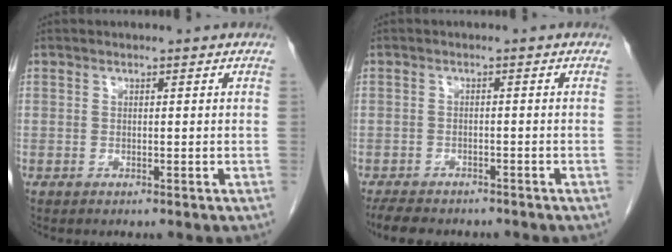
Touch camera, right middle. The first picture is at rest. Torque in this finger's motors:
{"motor_torque": [0.68, -0.32, -0.04, -0.01]}